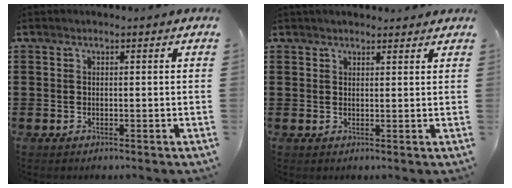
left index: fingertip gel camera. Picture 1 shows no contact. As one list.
[{"total": 1.5, "force": [1.5, 0.3, 0.3], "torque": [-0.007, 0.003, 0.029]}]